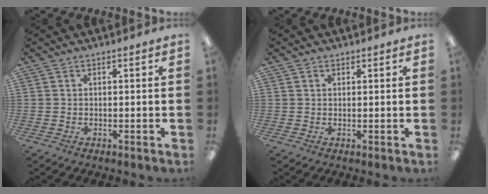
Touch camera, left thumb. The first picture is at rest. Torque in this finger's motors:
{"motor_torque": [-0.27, -0.13, -0.28, 0.05, 0.00]}